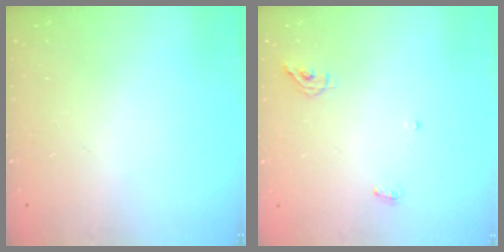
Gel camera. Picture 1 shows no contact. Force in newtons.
{"total": 5.1, "press": 5.0, "slide": 0.8}